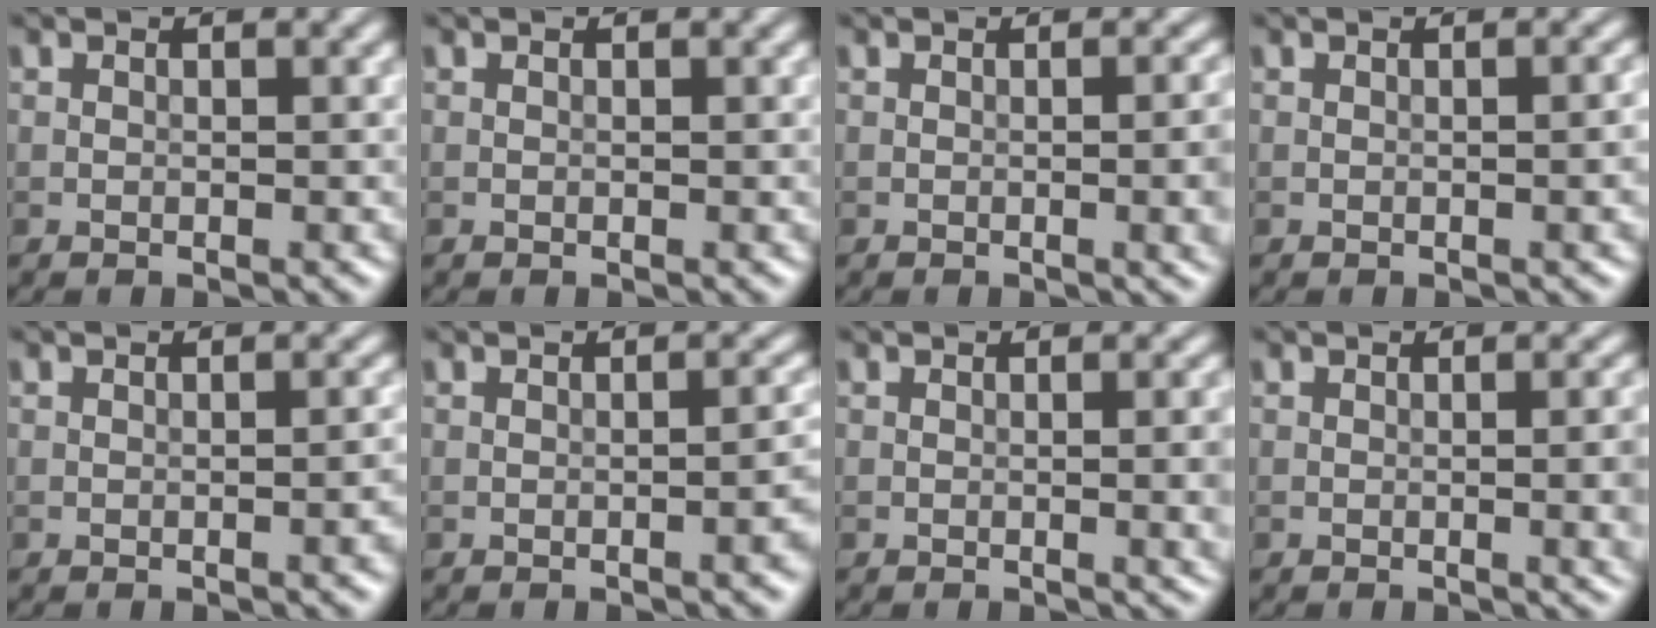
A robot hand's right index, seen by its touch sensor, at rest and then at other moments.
{"total": 0.0}
{"total": 4.8, "force": [-0.5, 1.9, 4.4], "torque": [-0.040, -0.004, -0.002]}
{"total": 2.1, "force": [-0.1, 0.6, 2.0], "torque": [-0.020, 0.001, -0.003]}
{"total": 1.7, "force": [-0.4, 0.4, 1.6], "torque": [-0.017, 0.001, -0.006]}
{"total": 3.2, "force": [-0.7, 1.1, 2.9], "torque": [-0.023, 0.004, -0.008]}
{"total": 4.1, "force": [-0.2, 1.5, 3.8], "torque": [-0.036, -0.001, 0.000]}
{"total": 4.6, "force": [-0.3, 1.8, 4.2], "torque": [-0.039, -0.003, 0.000]}